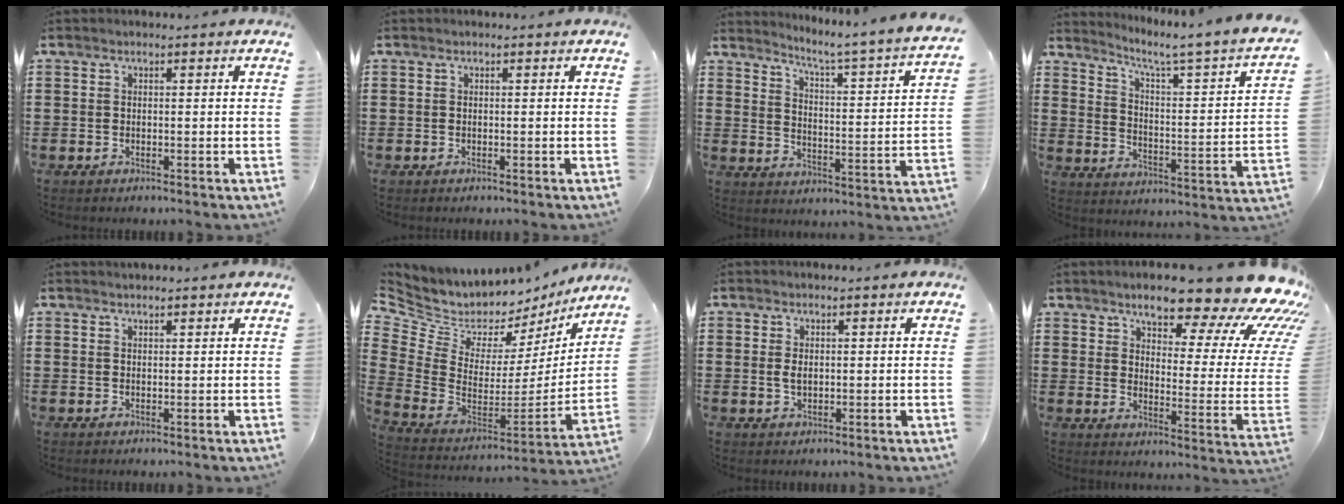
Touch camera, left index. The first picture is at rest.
{"total": 0.0}
{"total": 3.5, "force": [2.8, -1.1, 1.9], "torque": [-0.055, -0.039, 0.032]}
{"total": 3.3, "force": [2.1, -0.7, 2.5], "torque": [-0.064, -0.037, 0.018]}
{"total": 1.2, "force": [1.1, 0.1, 0.2], "torque": [-0.005, 0.000, 0.022]}
{"total": 5.7, "force": [4.9, 2.9, 0.5], "torque": [-0.053, -0.054, 0.085]}
{"total": 1.6, "force": [0.4, 0.8, 1.3], "torque": [-0.028, 0.005, 0.006]}
{"total": 15.1, "force": [11.4, 3.6, 9.3], "torque": [-0.141, -0.085, 0.185]}